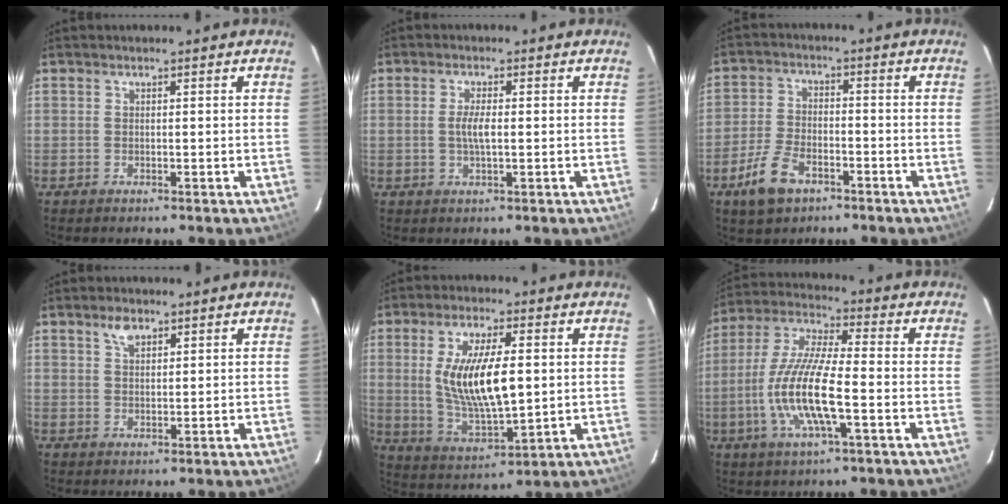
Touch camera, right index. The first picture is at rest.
{"total": 3.1, "force": [-0.1, 0.7, 3.0], "torque": [-0.059, 0.000, -0.001]}
{"total": 8.2, "force": [-4.9, 4.2, 5.1], "torque": [-0.121, -0.001, -0.090]}
{"total": 2.9, "force": [1.8, 1.5, 1.6], "torque": [-0.028, 0.008, 0.034]}
{"total": 14.7, "force": [1.5, 5.4, 13.6], "torque": [-0.256, -0.007, 0.039]}
{"total": 14.4, "force": [-3.8, 2.8, 13.6], "torque": [-0.282, -0.005, -0.075]}